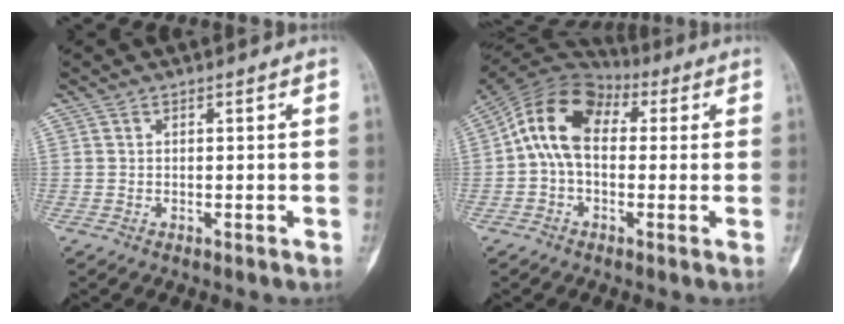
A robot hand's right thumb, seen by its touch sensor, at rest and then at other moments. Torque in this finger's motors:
{"motor_torque": [1.47, 1.72, 1.20, -0.50, 0.14]}